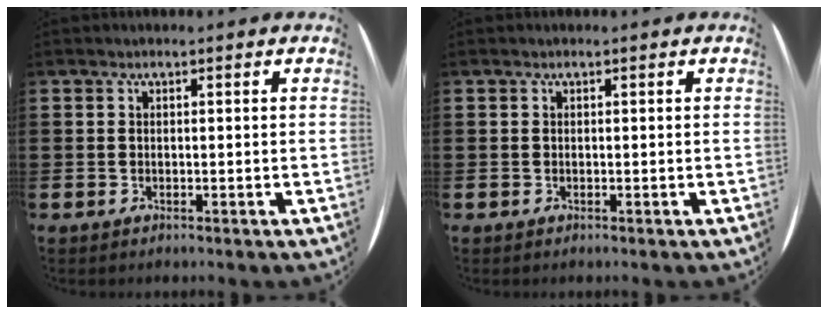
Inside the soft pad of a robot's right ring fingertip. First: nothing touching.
{"total": 0.0}